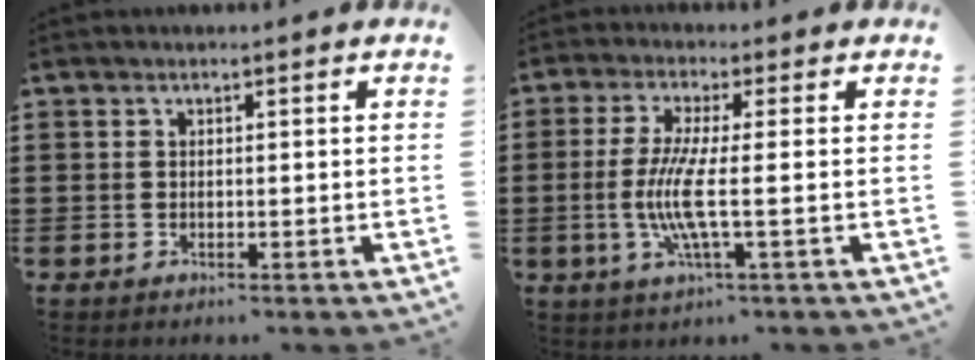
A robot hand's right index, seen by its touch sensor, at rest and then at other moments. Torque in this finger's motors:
{"motor_torque": [2.14, 0.00, 0.68, 0.21]}